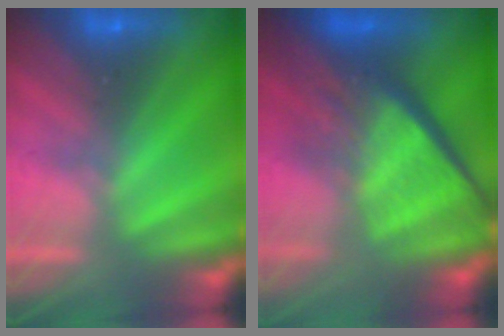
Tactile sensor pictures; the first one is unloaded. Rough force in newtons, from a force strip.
{"total": 9.4}